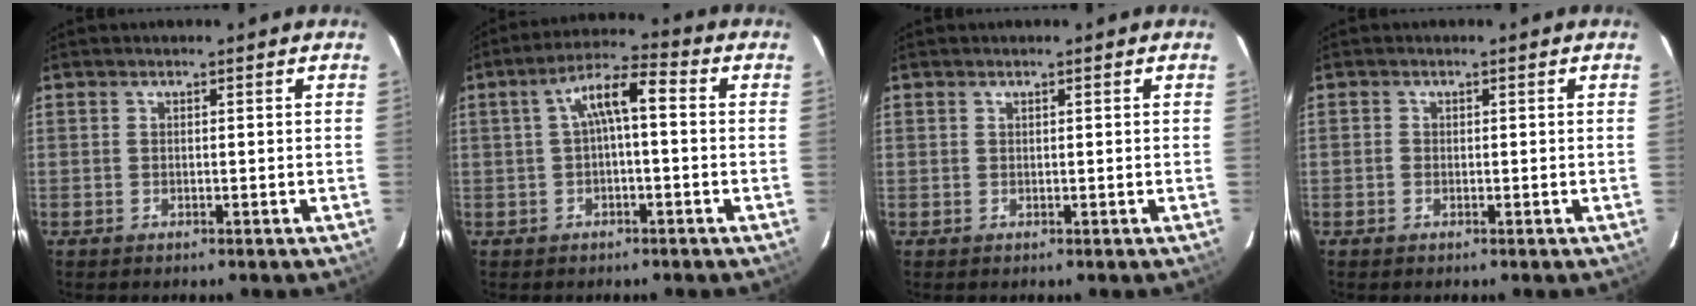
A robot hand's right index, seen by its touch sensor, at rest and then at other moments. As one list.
[{"total": 6.8, "force": [0.3, 1.9, 6.6], "torque": [-0.126, 0.023, 0.007]}, {"total": 0.5, "force": [0.2, 0.4, -0.1], "torque": [0.003, 0.002, 0.004]}, {"total": 0.6, "force": [-0.3, 0.5, 0.1], "torque": [-0.001, -0.001, -0.008]}]